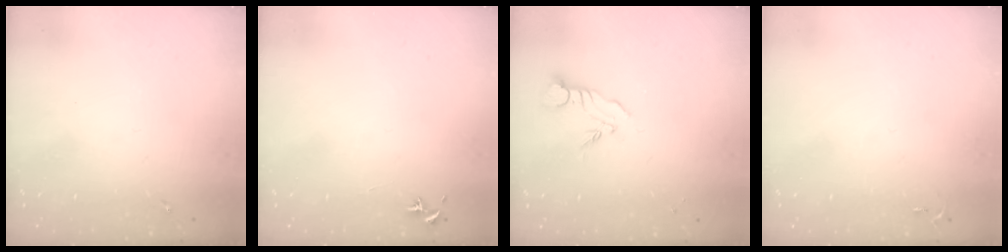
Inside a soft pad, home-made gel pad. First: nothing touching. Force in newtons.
{"total": 0.7, "press": 0.7, "slide": 0.3}
{"total": 4.9, "press": 4.9, "slide": 0.1}
{"total": 2.6, "press": 2.6, "slide": 0.4}